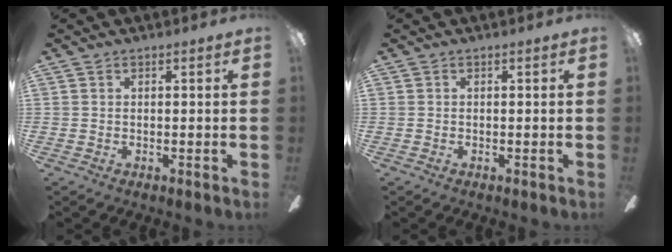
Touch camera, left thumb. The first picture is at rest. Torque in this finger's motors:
{"motor_torque": [0.00, 0.00, 0.11, -0.11, 0.00]}